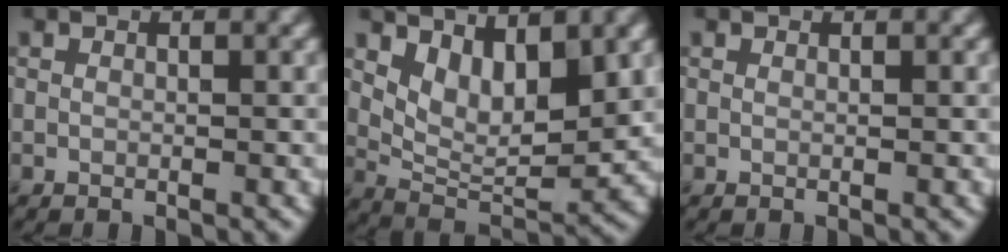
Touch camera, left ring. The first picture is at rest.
{"total": 5.6, "force": [2.5, 2.8, 4.1], "torque": [-0.071, -0.018, 0.049]}
{"total": 0.0}